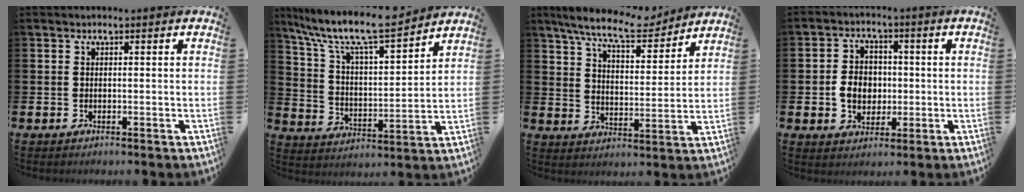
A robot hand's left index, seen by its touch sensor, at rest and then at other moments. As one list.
[{"total": 10.4, "force": [9.4, 1.4, 4.3], "torque": [-0.116, -0.065, 0.159]}, {"total": 9.5, "force": [8.7, 1.6, 3.5], "torque": [-0.087, -0.046, 0.153]}, {"total": 5.2, "force": [-0.4, 4.4, 2.8], "torque": [-0.042, 0.006, -0.014]}]